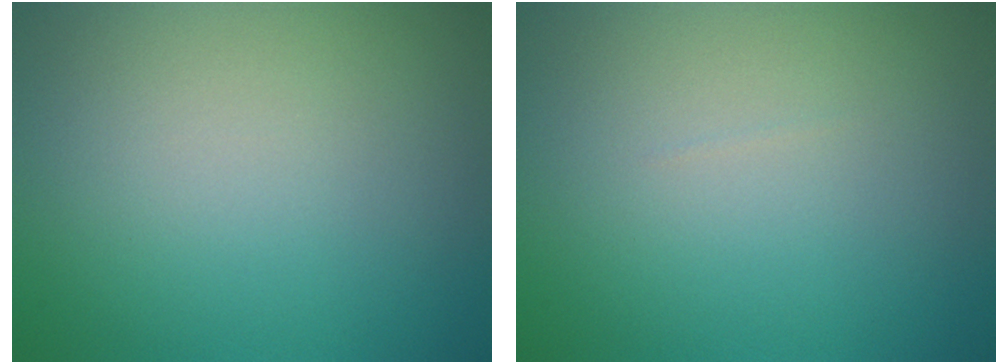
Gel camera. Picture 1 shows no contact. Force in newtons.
{"total": 0.0}